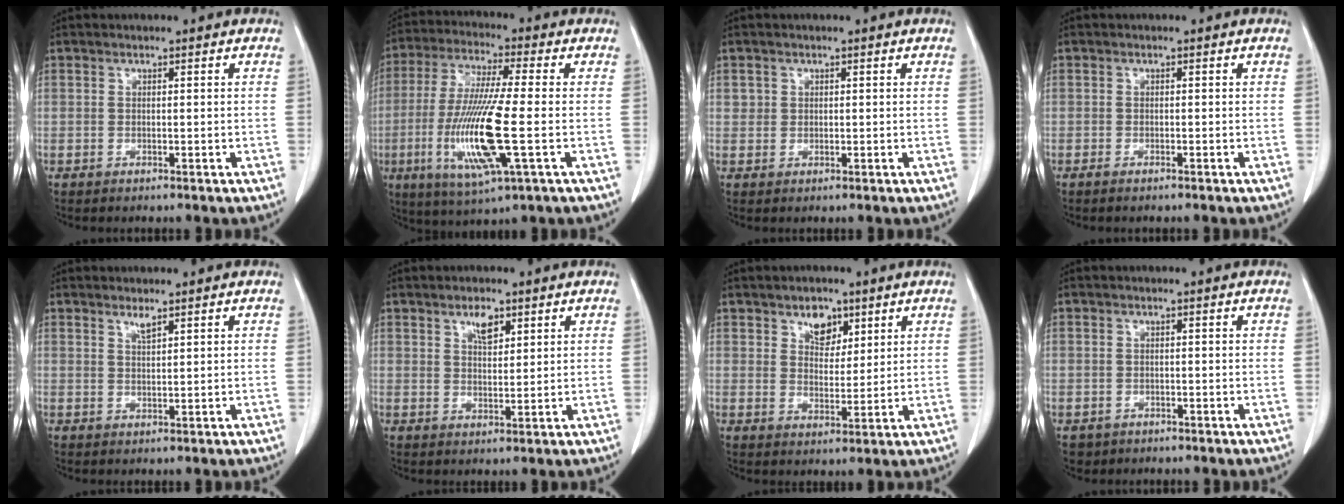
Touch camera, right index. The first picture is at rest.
{"total": 15.1, "force": [-3.3, 1.2, 14.7], "torque": [-0.307, -0.021, -0.062]}
{"total": 1.4, "force": [0.5, 1.3, 0.2], "torque": [0.009, 0.002, 0.004]}
{"total": 0.8, "force": [-0.7, 0.1, 0.4], "torque": [-0.012, -0.002, -0.010]}
{"total": 1.5, "force": [1.2, 0.0, 0.9], "torque": [-0.019, -0.005, 0.023]}
{"total": 3.5, "force": [2.1, 1.5, 2.3], "torque": [-0.043, -0.001, 0.038]}
{"total": 4.7, "force": [2.8, 2.9, 2.4], "torque": [-0.036, 0.001, 0.050]}
{"total": 2.2, "force": [-1.2, 1.8, 0.1], "torque": [-0.007, 0.002, -0.018]}